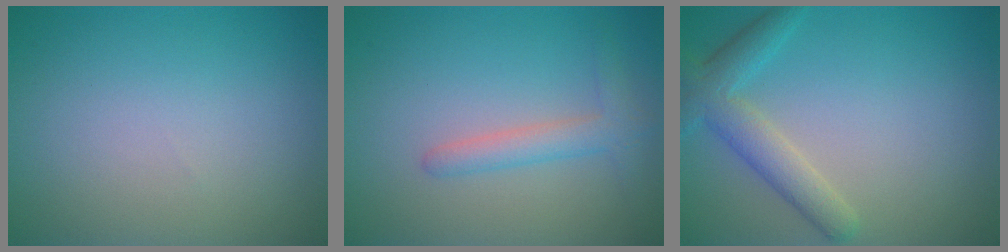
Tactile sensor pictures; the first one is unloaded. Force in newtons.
{"total": 2.4, "press": 2.4, "slide": 0.2}
{"total": 3.7, "press": 3.7, "slide": 0.1}